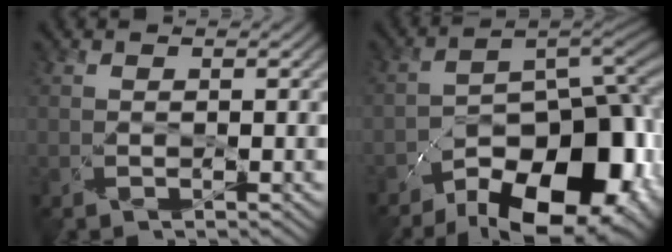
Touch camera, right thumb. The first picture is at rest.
{"total": 17.0, "force": [-11.0, 7.6, 10.6], "torque": [-0.135, -0.014, -0.164]}